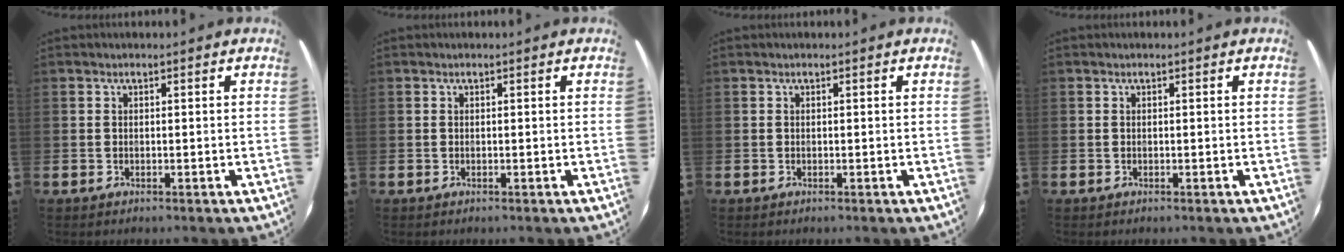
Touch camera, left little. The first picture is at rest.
{"total": 0.0}
{"total": 0.0}
{"total": 0.0}